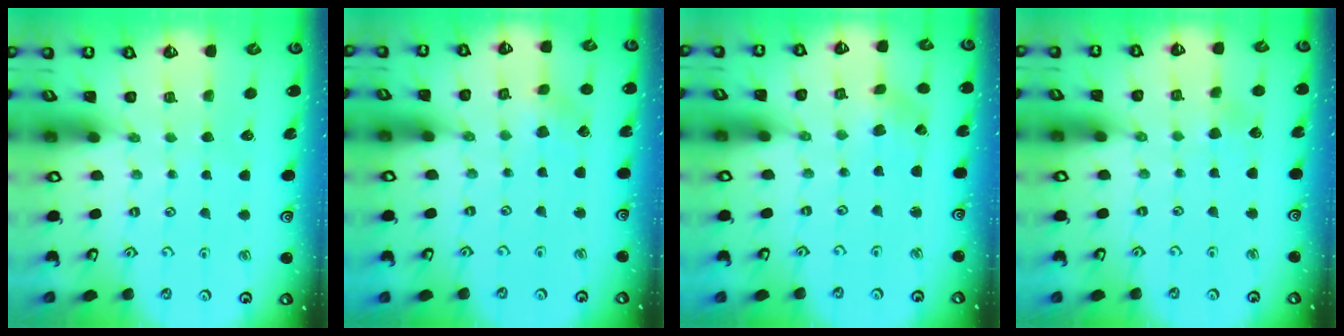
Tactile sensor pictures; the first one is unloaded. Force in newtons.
{"total": 2.1, "press": 2.1, "slide": 0.1}
{"total": 2.4, "press": 2.3, "slide": 0.4}
{"total": 1.4, "press": 1.4, "slide": 0.1}